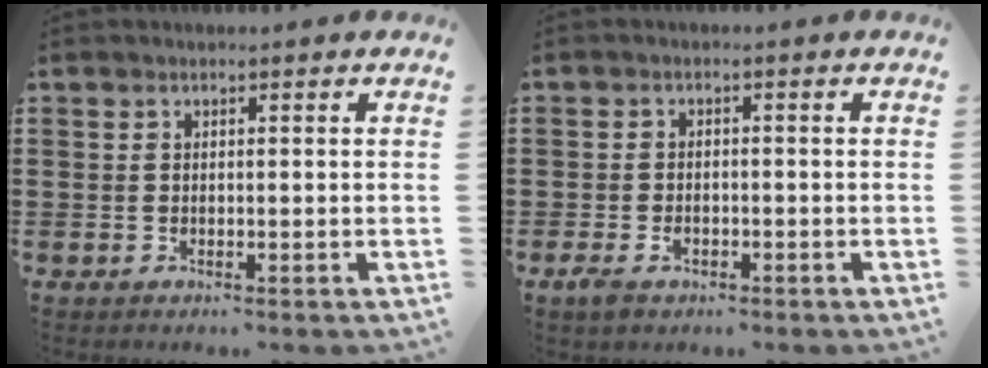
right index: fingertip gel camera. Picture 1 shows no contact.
{"total": 1.7, "force": [-1.0, 1.0, 0.9], "torque": [-0.027, -0.003, -0.022]}